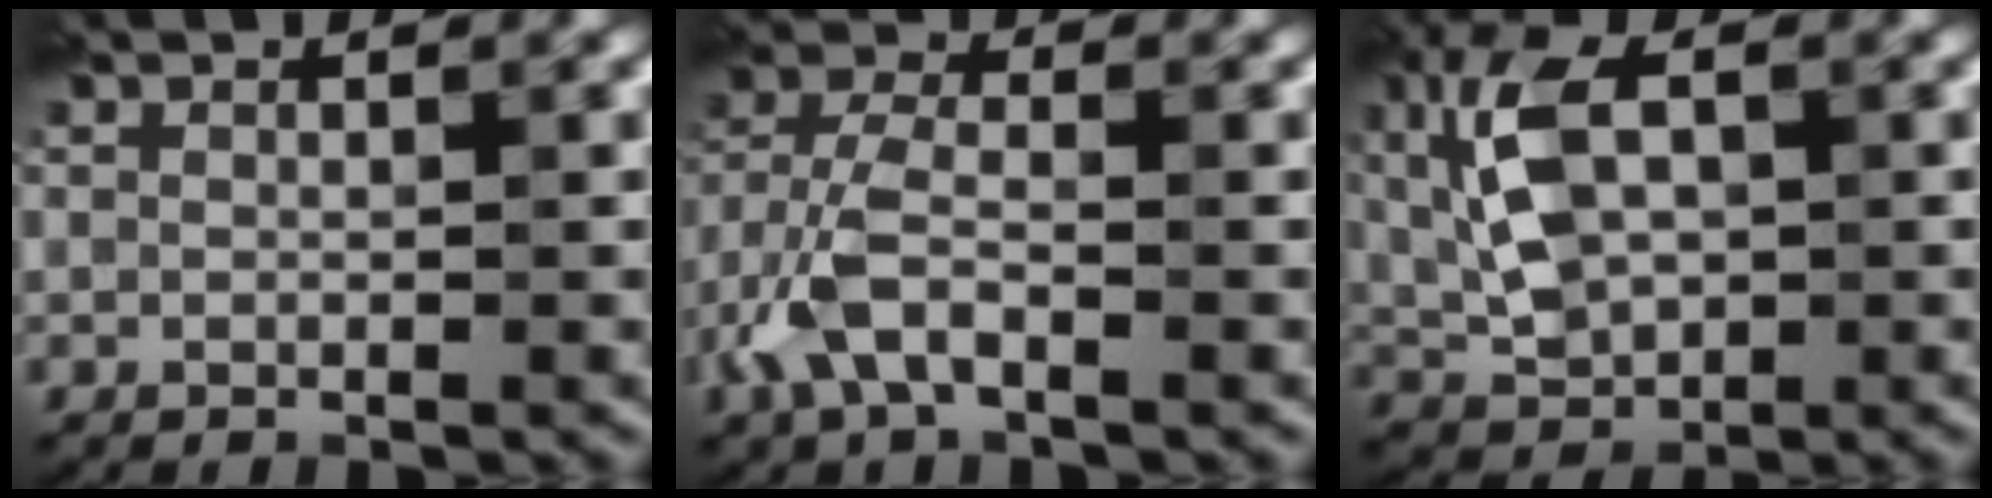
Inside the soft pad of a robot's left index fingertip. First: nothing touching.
{"total": 4.3, "force": [-2.2, 2.0, 3.1], "torque": [-0.075, 0.007, -0.053]}
{"total": 6.9, "force": [1.0, 4.1, 5.5], "torque": [-0.121, 0.012, 0.018]}